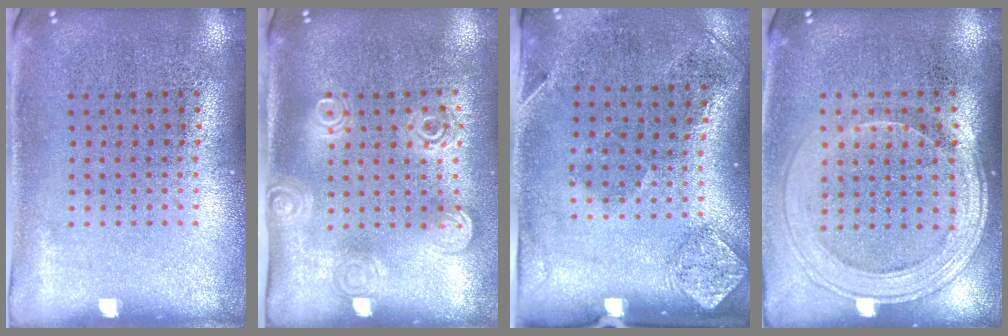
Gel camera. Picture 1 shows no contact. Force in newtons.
{"total": 1.7, "press": 1.3, "slide": 1.1}
{"total": 1.9, "press": 1.1, "slide": 1.5}
{"total": 1.6, "press": 1.4, "slide": 0.7}